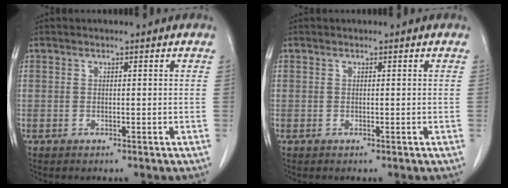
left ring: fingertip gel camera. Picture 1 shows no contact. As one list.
[{"total": 0.0}]